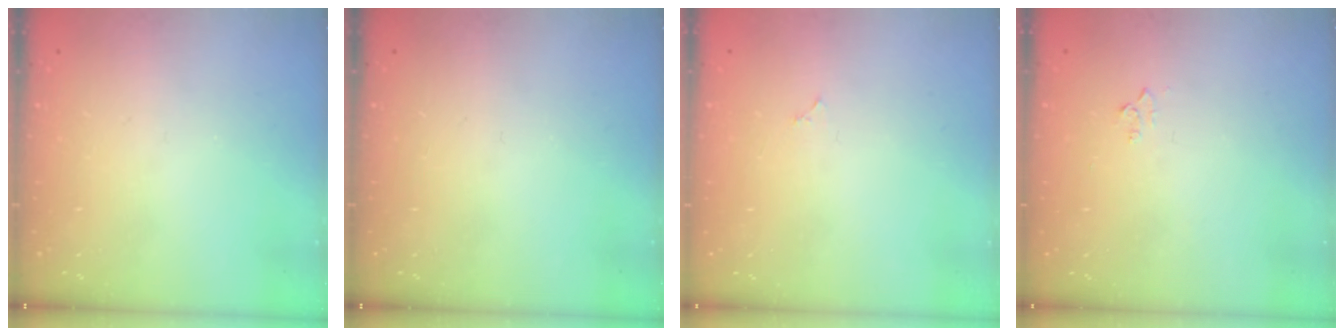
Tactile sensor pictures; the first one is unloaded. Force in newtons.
{"total": 0.0}
{"total": 1.8, "press": 1.8, "slide": 0.3}
{"total": 2.9, "press": 2.8, "slide": 0.4}